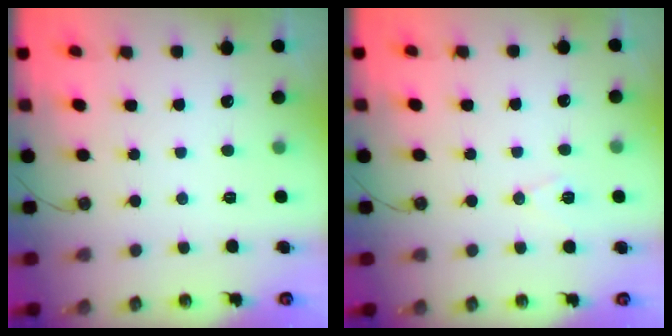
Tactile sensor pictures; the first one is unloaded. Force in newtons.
{"total": 6.7, "press": 5.6, "slide": 3.6}